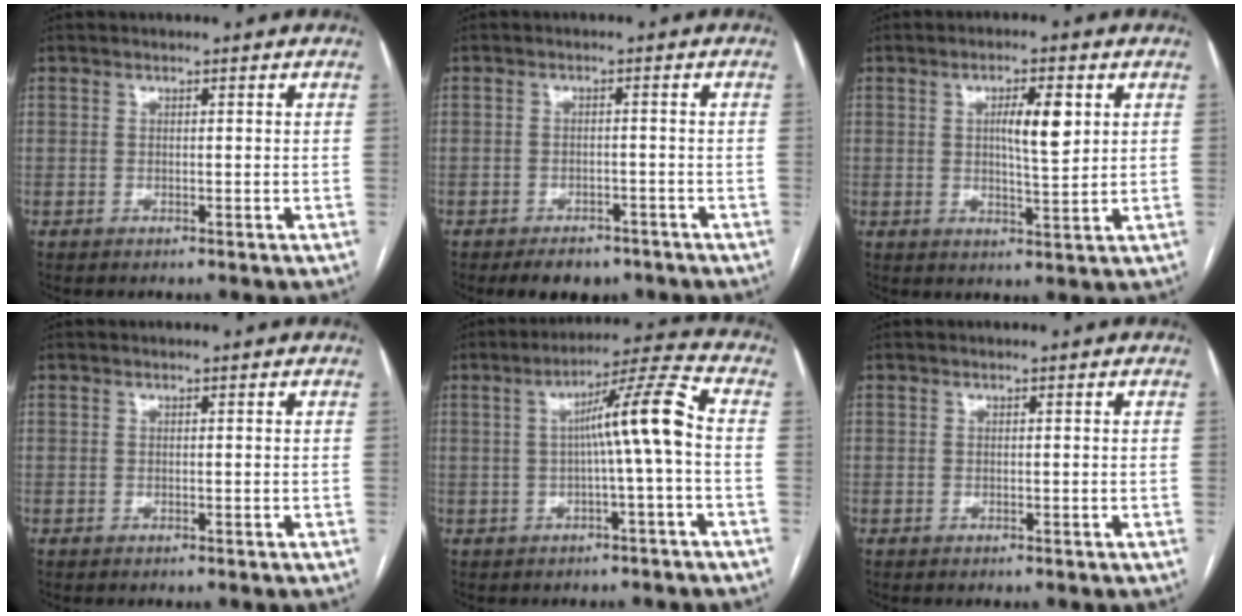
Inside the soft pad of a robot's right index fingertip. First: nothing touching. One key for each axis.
{"total": 5.9, "fx": -4.6, "fy": 2.9, "fz": 2.2, "tx": -0.027, "ty": 0.001, "tz": -0.060}
{"total": 6.2, "fx": 1.7, "fy": 1.2, "fz": 5.8, "tx": -0.097, "ty": 0.002, "tz": 0.030}
{"total": 0.0}
{"total": 8.9, "fx": -0.2, "fy": -0.8, "fz": 8.8, "tx": -0.138, "ty": 0.022, "tz": -0.003}
{"total": 0.0}